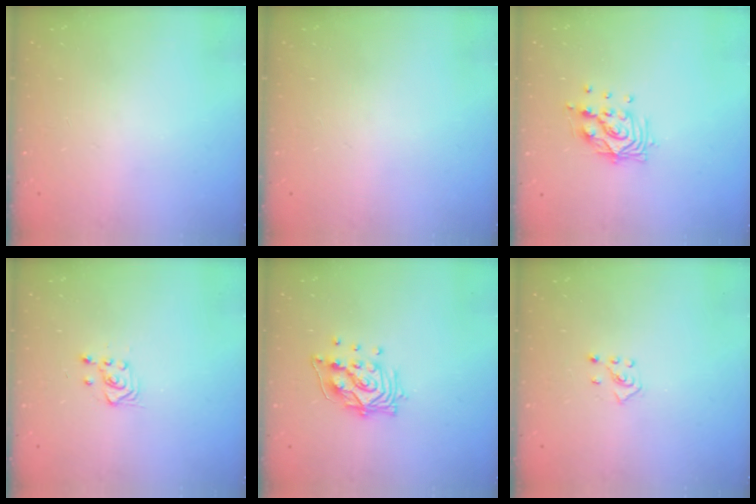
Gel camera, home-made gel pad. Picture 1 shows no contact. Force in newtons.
{"total": 0.0}
{"total": 10.6, "press": 10.5, "slide": 0.8}
{"total": 3.0, "press": 2.8, "slide": 1.0}
{"total": 12.0, "press": 12.0, "slide": 1.1}
{"total": 4.2, "press": 4.1, "slide": 0.7}